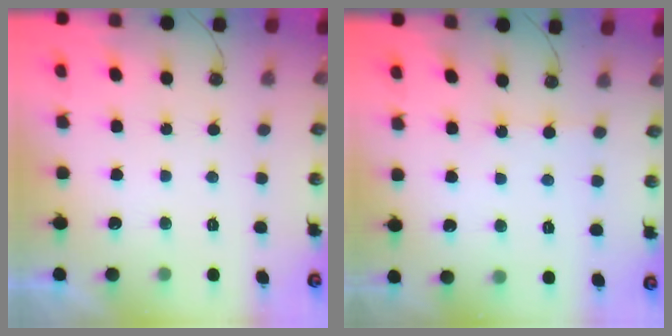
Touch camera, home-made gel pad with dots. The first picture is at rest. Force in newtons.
{"total": 2.5, "press": 2.5, "slide": 0.4}